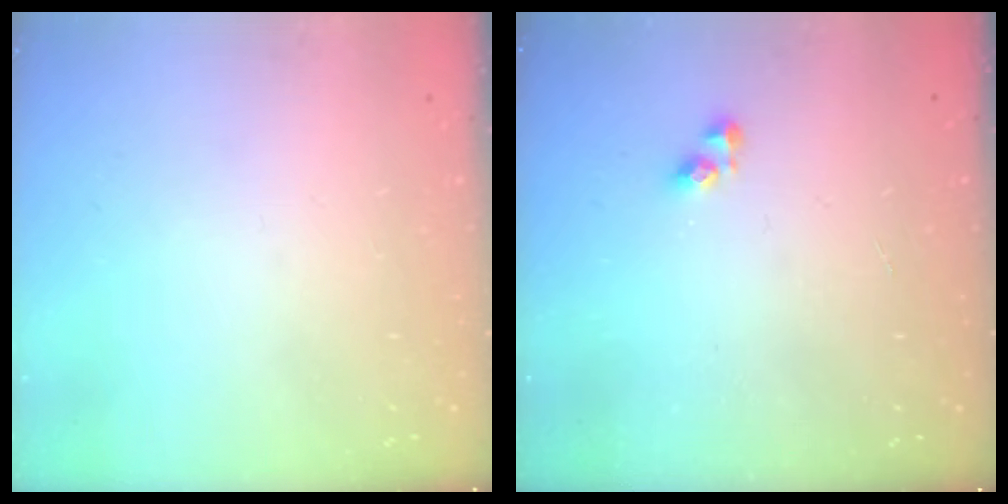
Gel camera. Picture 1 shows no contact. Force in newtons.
{"total": 3.9, "press": 3.9, "slide": 0.7}